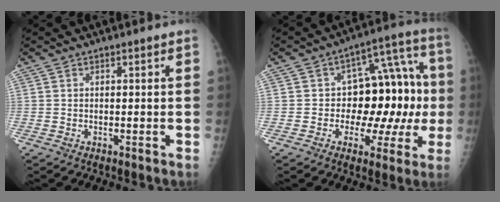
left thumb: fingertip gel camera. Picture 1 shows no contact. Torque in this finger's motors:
{"motor_torque": [0.24, 0.33, 0.01, -0.02, 0.03]}